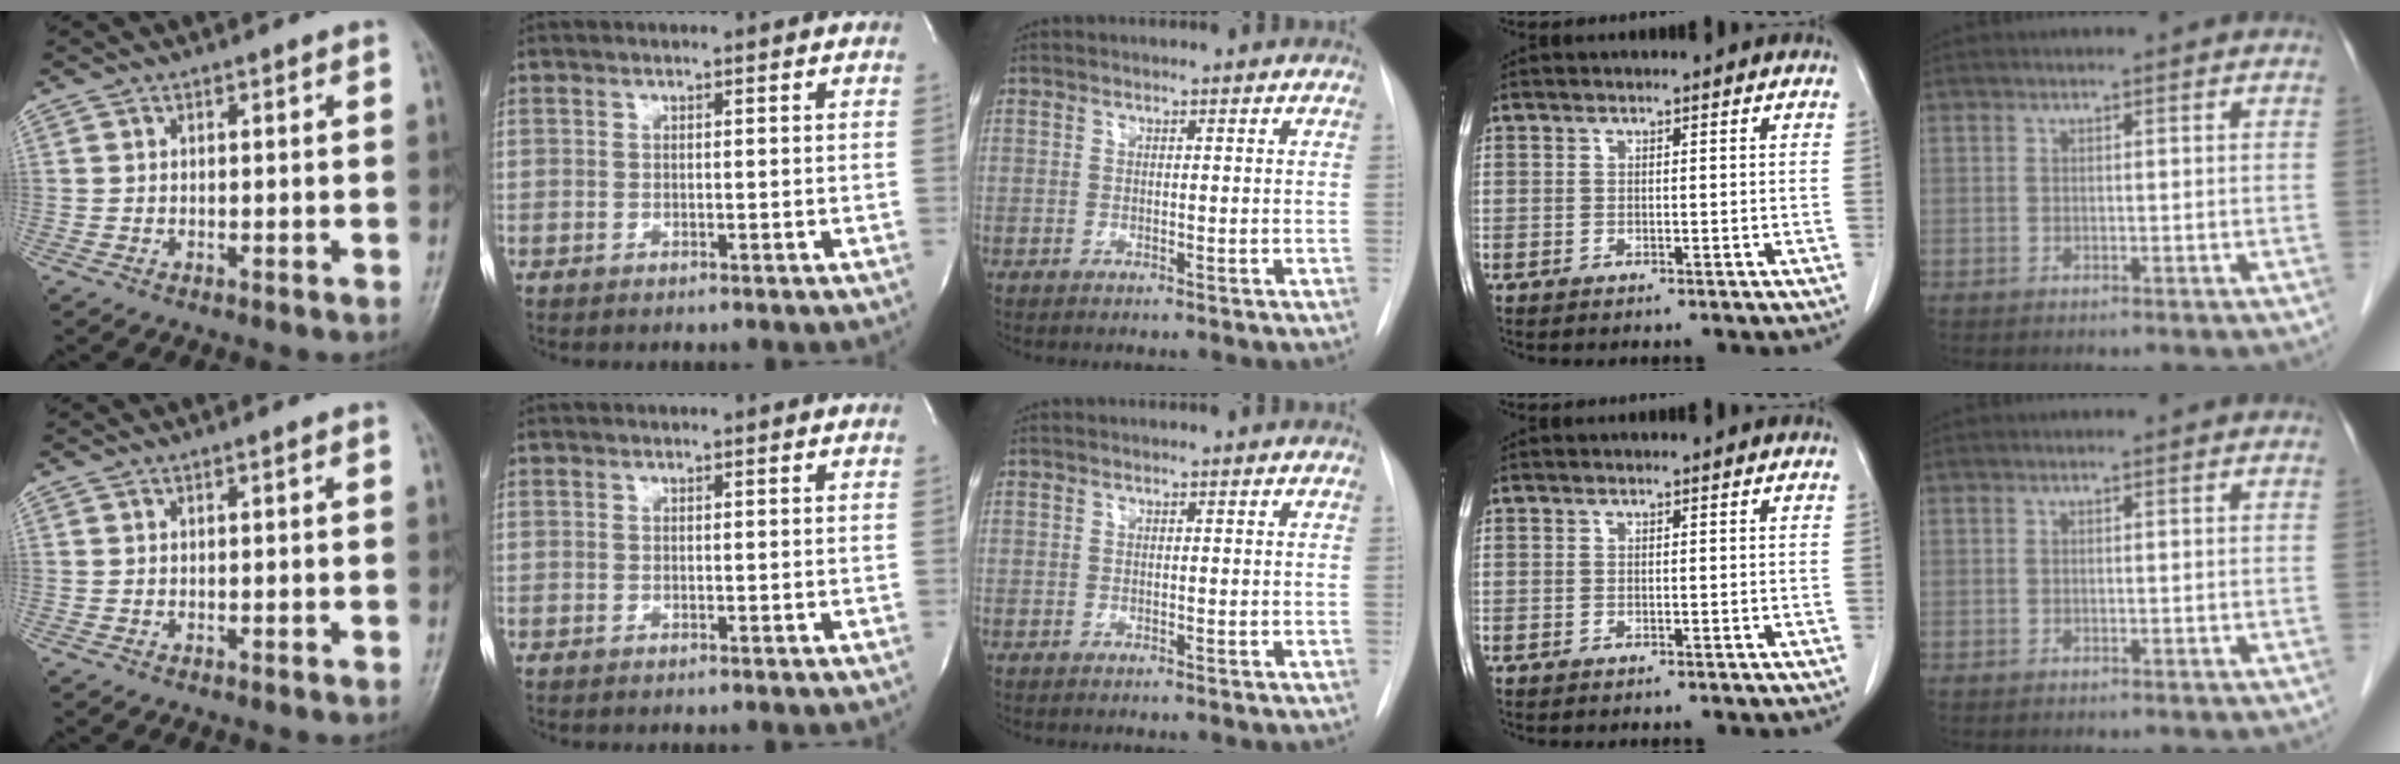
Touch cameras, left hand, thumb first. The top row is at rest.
{}